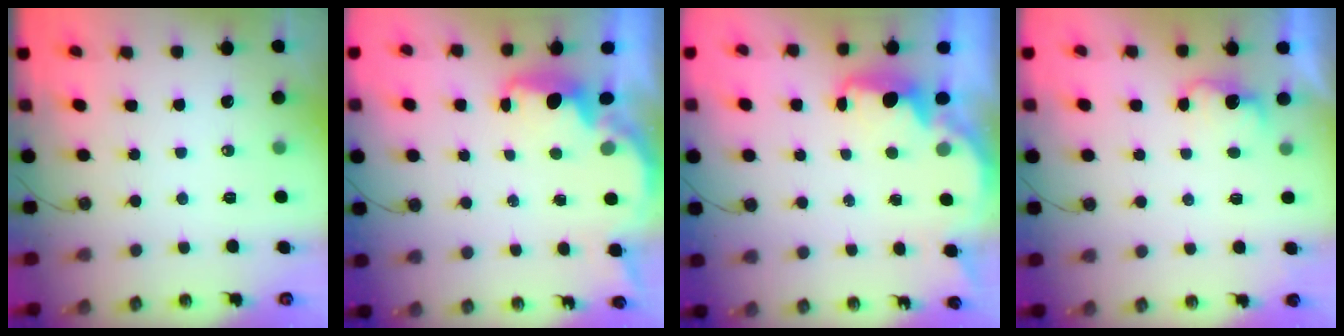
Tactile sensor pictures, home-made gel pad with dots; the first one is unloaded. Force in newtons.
{"total": 2.2, "press": 2.1, "slide": 0.7}
{"total": 2.4, "press": 2.3, "slide": 0.8}
{"total": 2.9, "press": 2.8, "slide": 0.8}